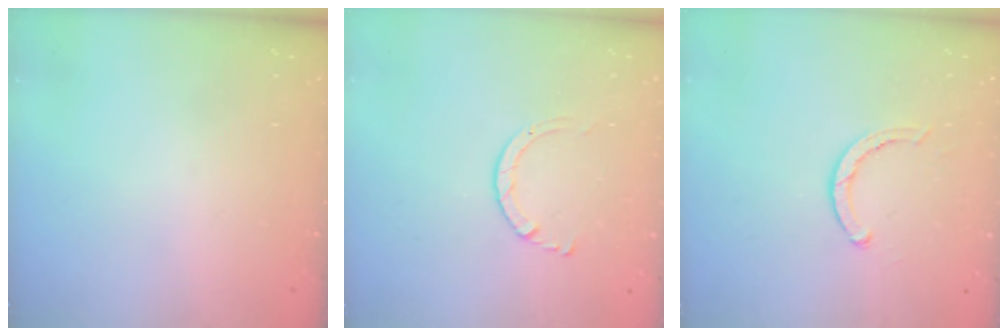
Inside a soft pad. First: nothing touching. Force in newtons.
{"total": 2.9, "press": 2.9, "slide": 0.2}
{"total": 2.8, "press": 2.8, "slide": 0.2}